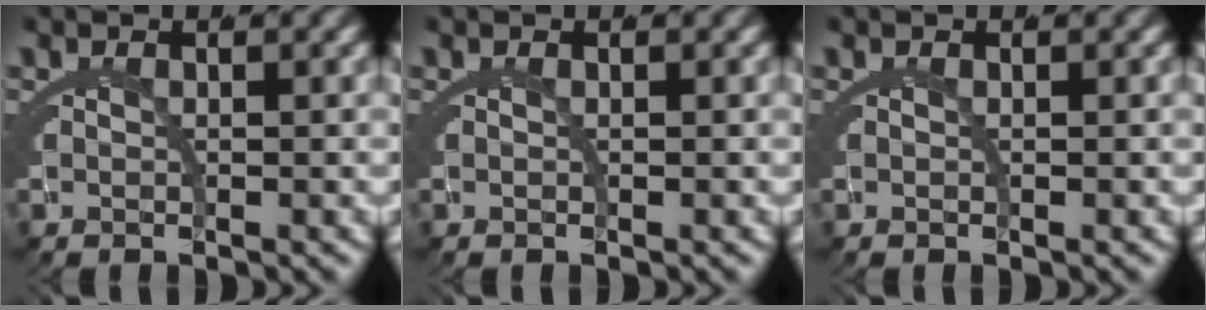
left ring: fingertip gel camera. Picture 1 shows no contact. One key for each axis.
{"total": 0.0}
{"total": 0.0}